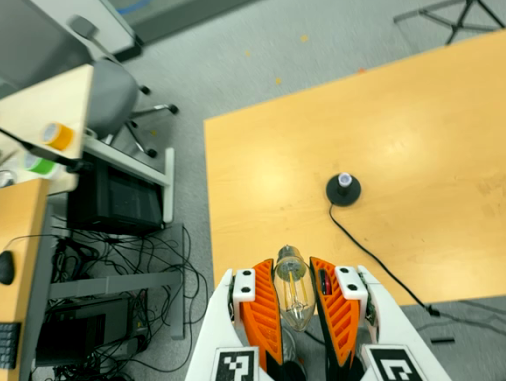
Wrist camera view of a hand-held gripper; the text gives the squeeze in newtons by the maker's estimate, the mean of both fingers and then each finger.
{"total": 20.8, "left": 22.6, "right": 19.1}